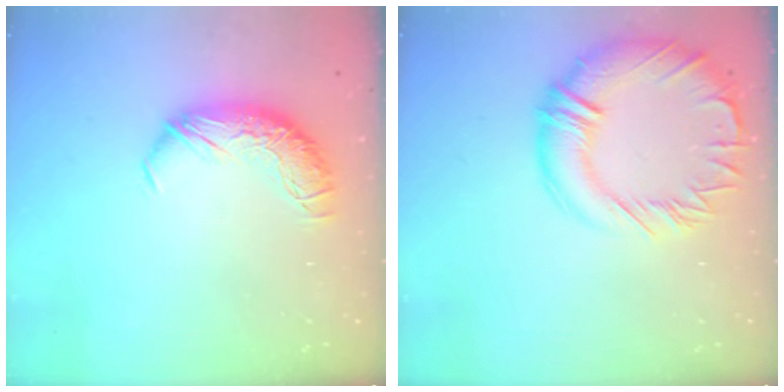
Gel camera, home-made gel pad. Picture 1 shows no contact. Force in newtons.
{"total": 8.0, "press": 7.7, "slide": 2.3}